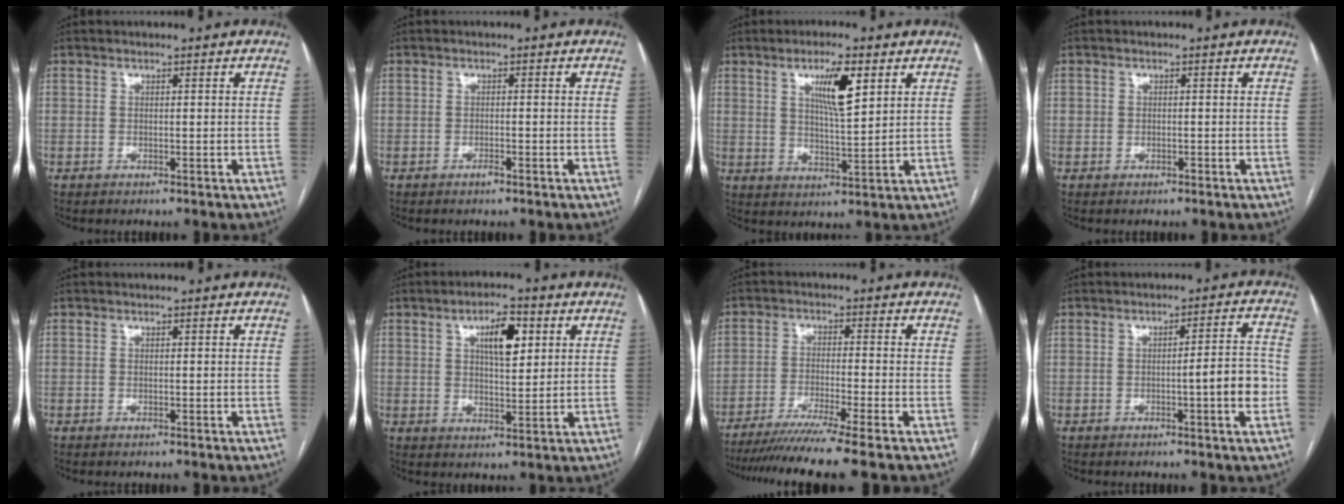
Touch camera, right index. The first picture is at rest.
{"total": 0.9, "force": [-0.6, 0.3, 0.6], "torque": [-0.010, 0.002, -0.009]}
{"total": 7.4, "force": [3.3, 1.1, 6.5], "torque": [-0.115, -0.003, 0.058]}
{"total": 0.8, "force": [-0.2, 0.8, 0.3], "torque": [-0.005, 0.008, 0.000]}
{"total": 0.0}
{"total": 7.0, "force": [2.7, 2.3, 6.0], "torque": [-0.101, 0.009, 0.044]}
{"total": 11.0, "force": [-8.9, -2.4, 6.0], "torque": [-0.074, -0.038, -0.140]}
{"total": 5.8, "force": [-1.5, 0.3, 5.6], "torque": [-0.074, 0.011, -0.020]}